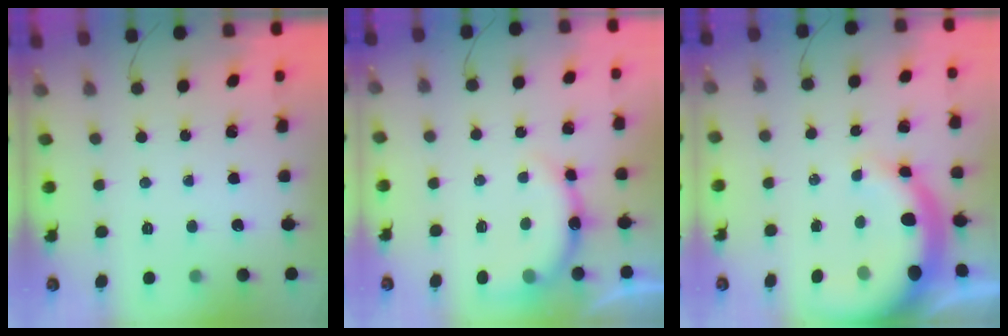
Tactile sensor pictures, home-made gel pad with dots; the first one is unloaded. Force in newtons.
{"total": 8.5, "press": 8.5, "slide": 0.8}
{"total": 11.6, "press": 11.4, "slide": 2.3}